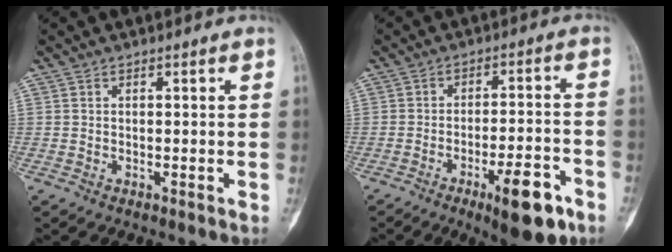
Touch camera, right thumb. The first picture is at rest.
{"total": 11.5, "force": [-6.0, 3.4, 9.1], "torque": [-0.124, 0.028, -0.081]}